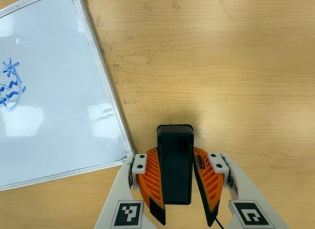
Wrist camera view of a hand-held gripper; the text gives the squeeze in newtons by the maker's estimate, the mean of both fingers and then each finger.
{"total": 9.6, "left": 7.3, "right": 11.9}